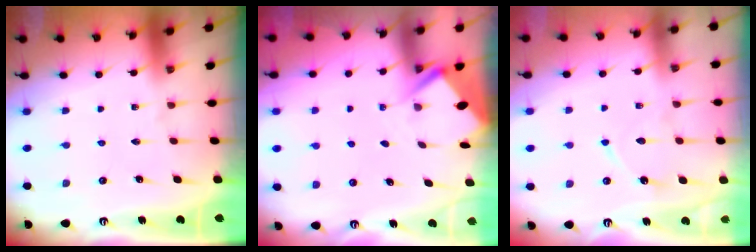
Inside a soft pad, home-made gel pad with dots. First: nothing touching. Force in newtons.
{"total": 2.8, "press": 2.8, "slide": 0.4}
{"total": 7.7, "press": 7.7, "slide": 0.8}